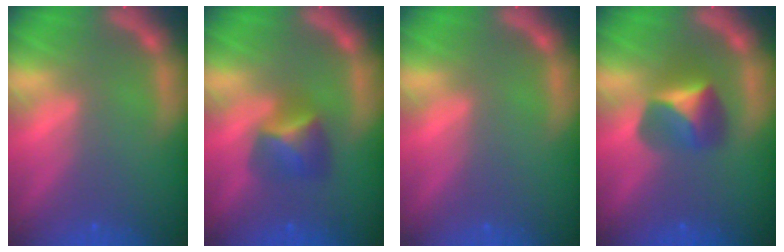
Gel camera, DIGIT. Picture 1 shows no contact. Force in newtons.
{"total": 3.4}
{"total": 0.0}
{"total": 3.9}